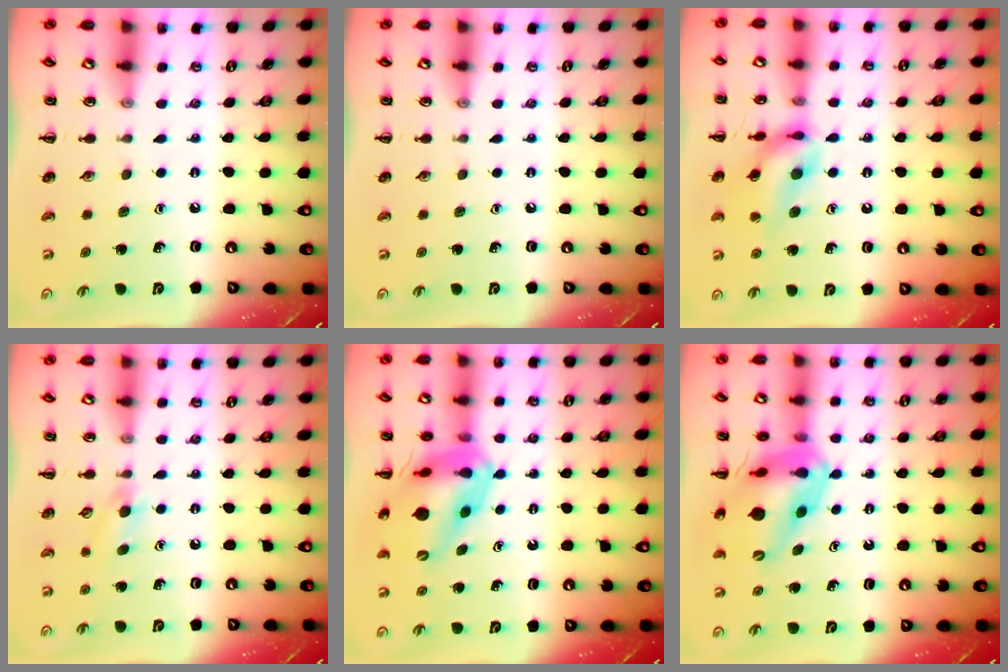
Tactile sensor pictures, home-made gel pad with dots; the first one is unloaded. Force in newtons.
{"total": 0.0}
{"total": 15.1, "press": 14.9, "slide": 1.8}
{"total": 6.1, "press": 5.8, "slide": 1.7}
{"total": 17.3, "press": 16.9, "slide": 3.8}
{"total": 17.3, "press": 16.9, "slide": 3.8}